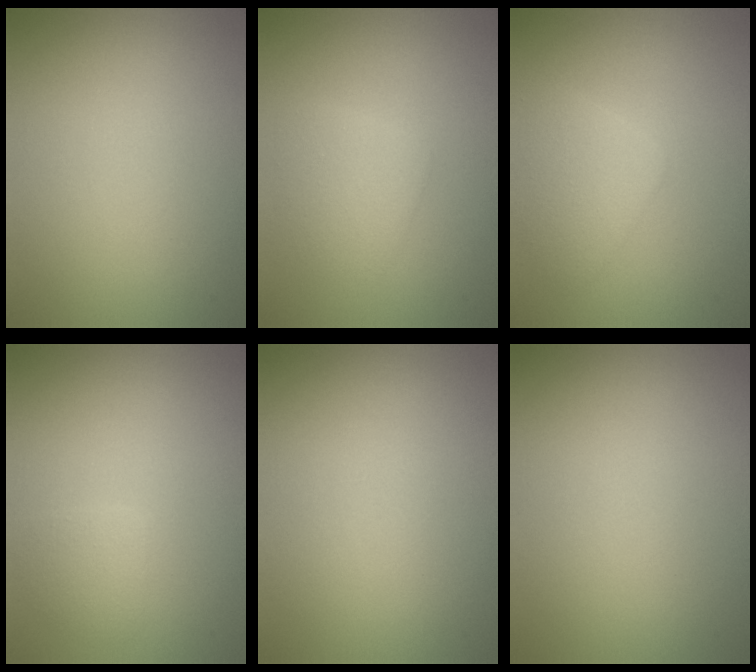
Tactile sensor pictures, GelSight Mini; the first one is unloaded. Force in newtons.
{"total": 2.1, "press": 2.1, "slide": 0.1}
{"total": 2.8, "press": 2.8, "slide": 0.0}
{"total": 1.6, "press": 1.6, "slide": 0.1}
{"total": 0.0}
{"total": 0.0}